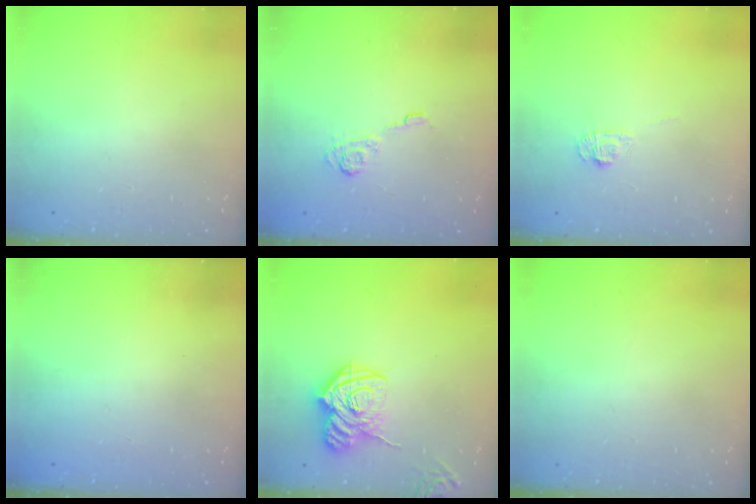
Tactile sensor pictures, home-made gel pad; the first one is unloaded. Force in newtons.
{"total": 4.2, "press": 3.8, "slide": 1.6}
{"total": 5.6, "press": 5.6, "slide": 0.7}
{"total": 2.3, "press": 2.2, "slide": 0.8}
{"total": 14.7, "press": 14.6, "slide": 1.5}
{"total": 0.0}